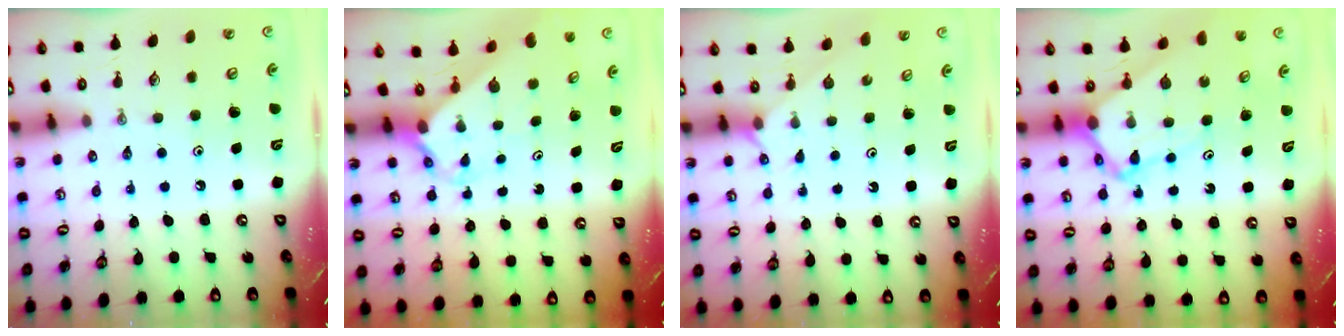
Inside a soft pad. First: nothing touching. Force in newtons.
{"total": 2.0, "press": 2.0, "slide": 0.2}
{"total": 2.0, "press": 1.9, "slide": 0.4}
{"total": 6.4, "press": 6.4, "slide": 0.6}